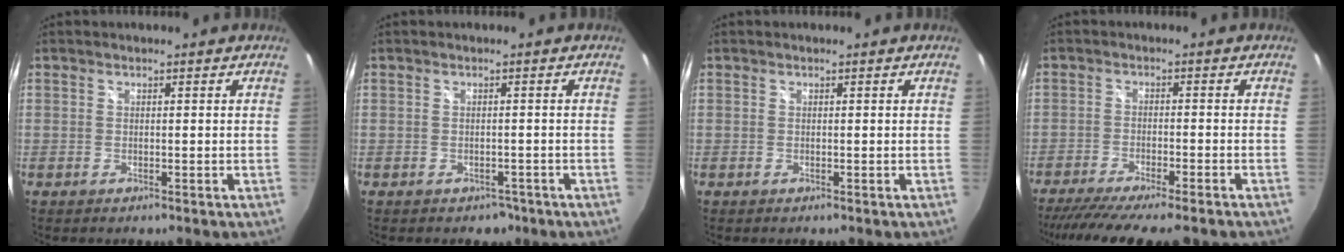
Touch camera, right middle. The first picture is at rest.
{"total": 2.7, "force": [-1.7, 2.0, 0.7], "torque": [-0.014, -0.003, -0.017]}
{"total": 0.0}
{"total": 12.7, "force": [-10.6, 0.9, 7.0], "torque": [-0.144, -0.042, -0.164]}